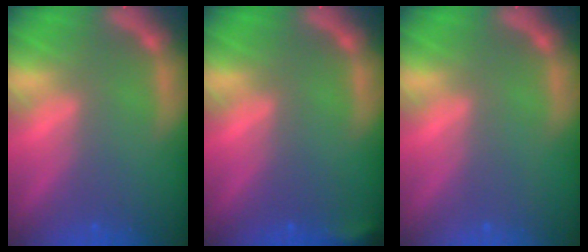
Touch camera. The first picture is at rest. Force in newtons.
{"total": 1.9}
{"total": 0.0}